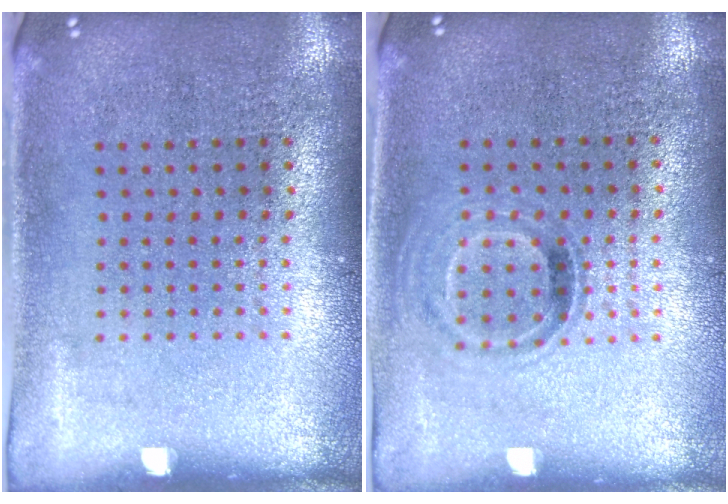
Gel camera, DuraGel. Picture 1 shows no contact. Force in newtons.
{"total": 0.9, "press": 0.8, "slide": 0.4}